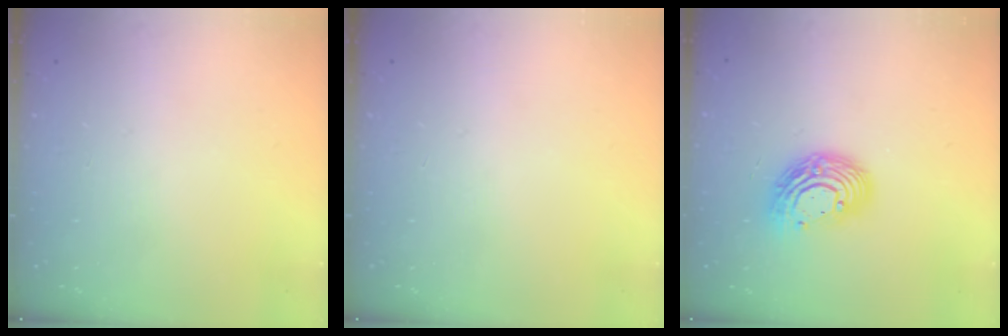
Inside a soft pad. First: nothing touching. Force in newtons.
{"total": 0.0}
{"total": 12.8, "press": 12.8, "slide": 1.1}